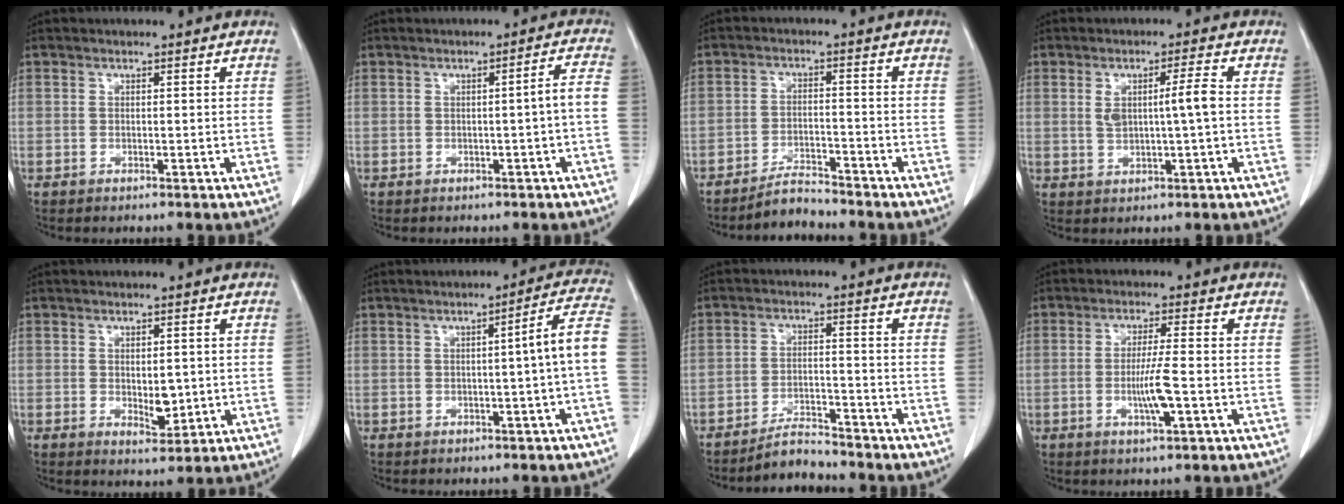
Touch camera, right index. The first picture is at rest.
{"total": 2.9, "force": [-0.9, -0.4, 2.7], "torque": [-0.035, 0.005, -0.013]}
{"total": 4.0, "force": [-4.0, 0.4, 0.6], "torque": [-0.011, -0.012, -0.070]}
{"total": 4.8, "force": [0.5, 0.1, 4.7], "torque": [-0.085, 0.002, 0.013]}
{"total": 3.2, "force": [-0.7, 1.0, 3.0], "torque": [-0.053, -0.003, -0.006]}
{"total": 6.7, "force": [-0.9, -1.0, 6.6], "torque": [-0.077, 0.015, -0.014]}
{"total": 4.6, "force": [-4.6, 0.6, 0.6], "torque": [-0.014, -0.009, -0.078]}
{"total": 5.3, "force": [-1.3, 0.0, 5.1], "torque": [-0.098, -0.009, -0.024]}